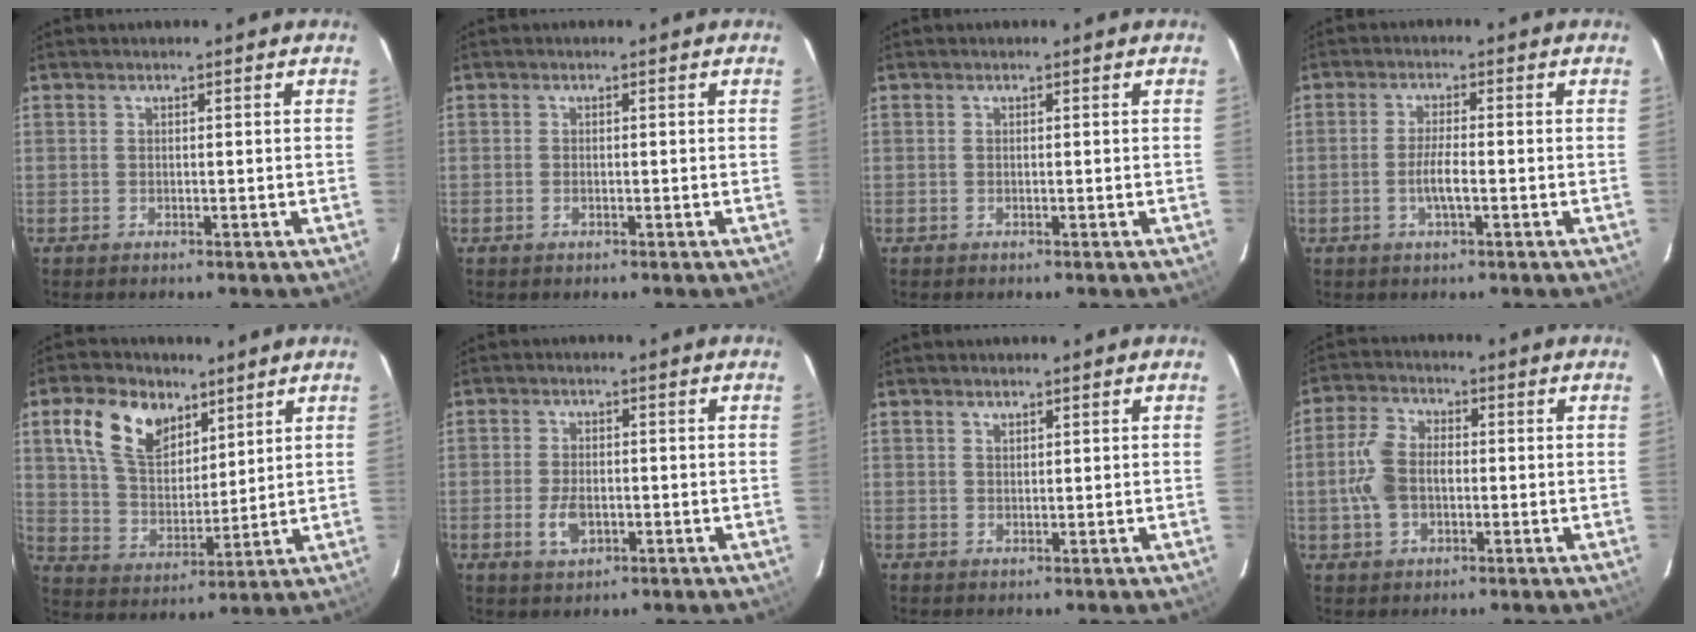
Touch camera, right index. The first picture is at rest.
{"total": 1.0, "force": [-0.5, 0.6, 0.6], "torque": [-0.013, 0.000, -0.009]}
{"total": 0.0}
{"total": 3.9, "force": [-1.2, 0.4, 3.7], "torque": [-0.072, -0.001, -0.022]}
{"total": 13.2, "force": [7.0, 8.1, 7.7], "torque": [-0.156, 0.027, 0.139]}
{"total": 4.8, "force": [-1.6, 2.8, 3.6], "torque": [-0.079, -0.003, -0.025]}
{"total": 0.9, "force": [0.7, 0.5, 0.3], "torque": [-0.003, 0.002, 0.014]}
{"total": 7.8, "force": [-0.9, 5.2, 5.8], "torque": [-0.128, 0.014, -0.014]}